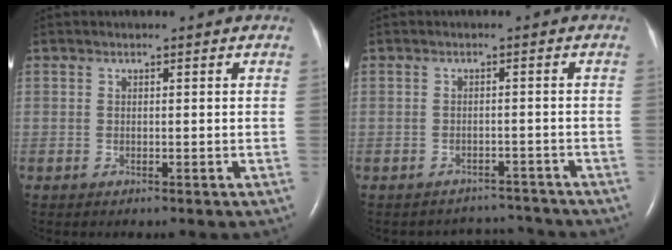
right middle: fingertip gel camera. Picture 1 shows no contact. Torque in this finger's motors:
{"motor_torque": [0.00, -0.07, -0.17, -0.03]}